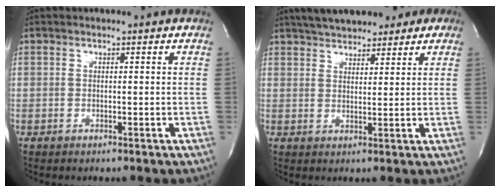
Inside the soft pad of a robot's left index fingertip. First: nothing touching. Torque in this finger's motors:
{"motor_torque": [0.26, -0.36, 0.68, 0.13]}